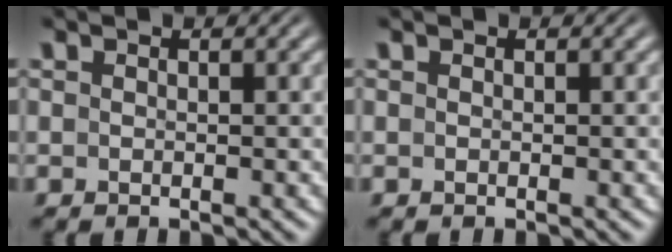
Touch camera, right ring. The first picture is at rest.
{"total": 0.0}